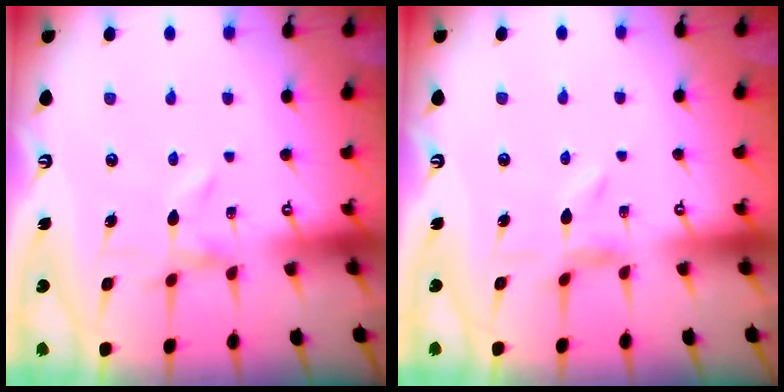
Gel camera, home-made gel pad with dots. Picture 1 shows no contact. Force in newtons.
{"total": 1.7, "press": 1.7, "slide": 0.3}